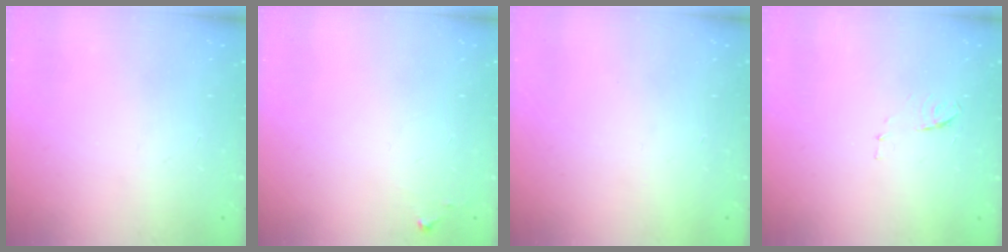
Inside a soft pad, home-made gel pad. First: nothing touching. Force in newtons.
{"total": 5.0, "press": 5.0, "slide": 0.7}
{"total": 1.5, "press": 1.5, "slide": 0.1}
{"total": 6.2, "press": 6.2, "slide": 0.5}